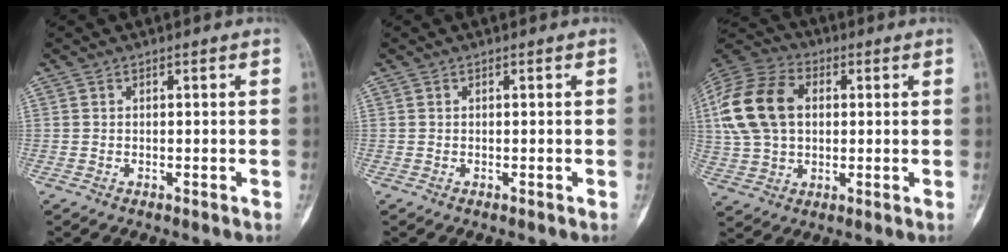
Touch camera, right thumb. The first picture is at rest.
{"total": 0.0}
{"total": 17.2, "force": [2.7, 11.9, 12.1], "torque": [-0.242, 0.020, 0.048]}